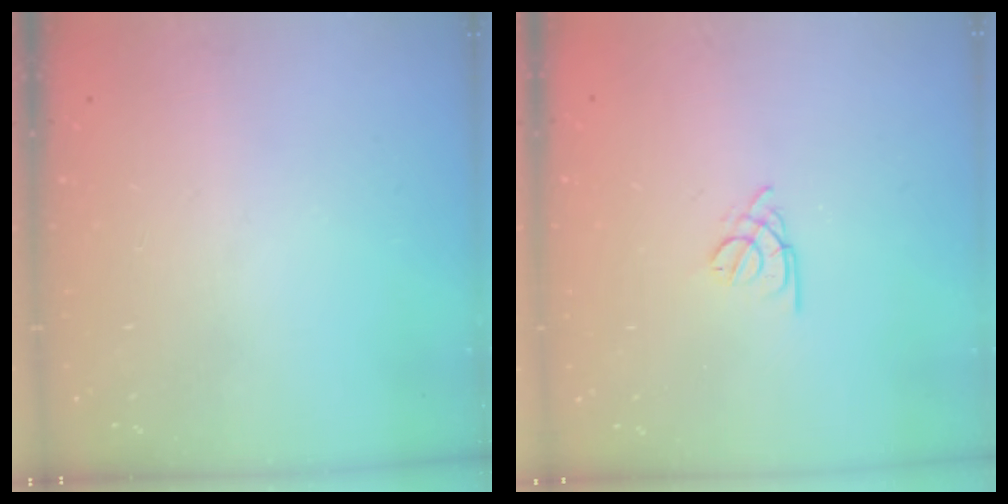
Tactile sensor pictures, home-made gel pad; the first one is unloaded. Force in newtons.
{"total": 1.8, "press": 1.7, "slide": 0.5}